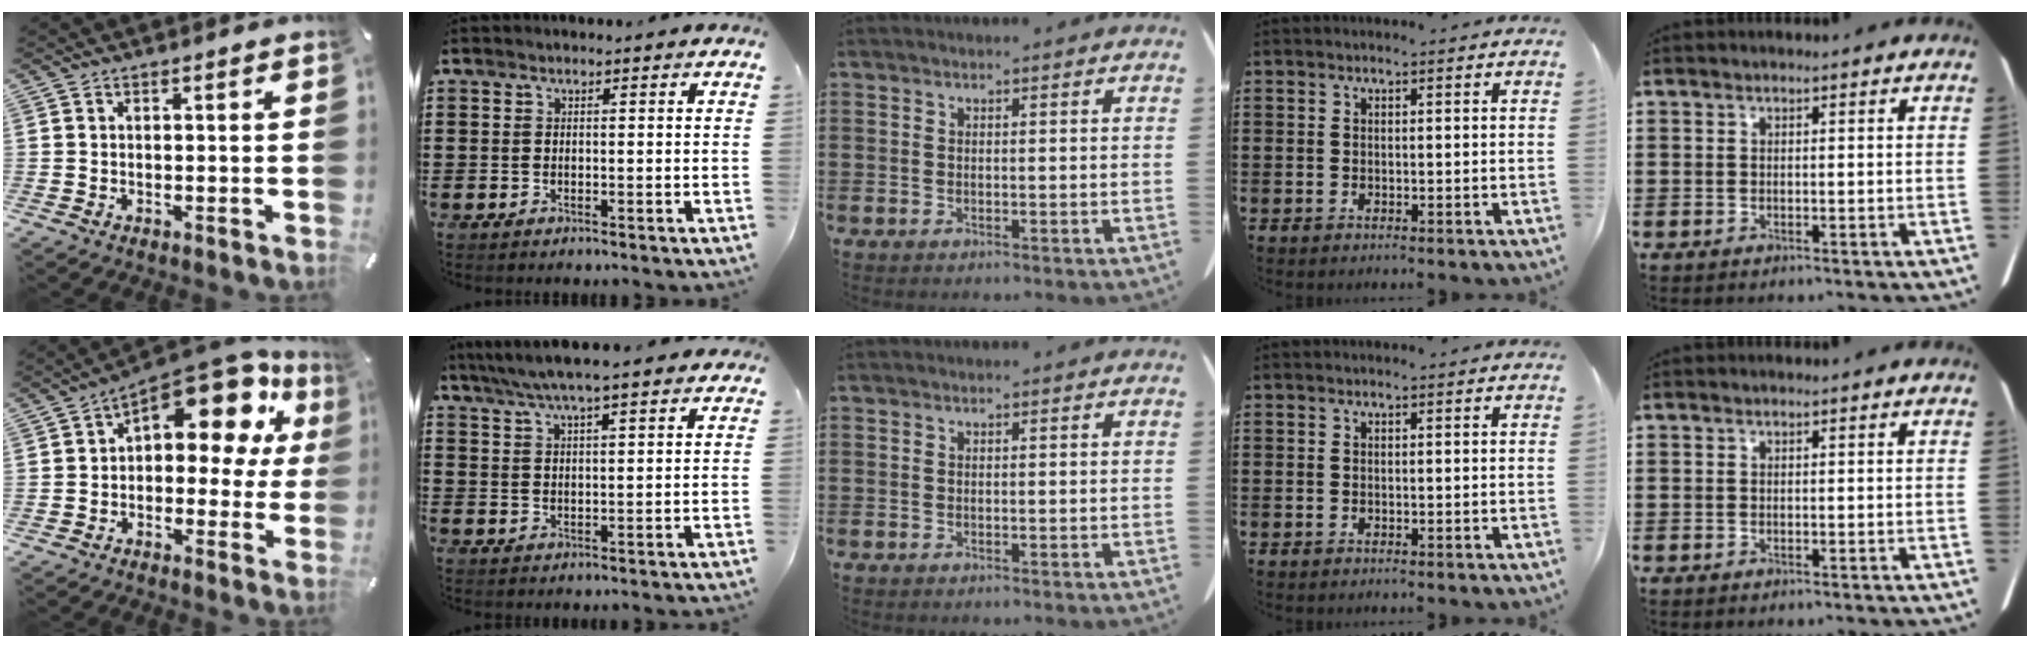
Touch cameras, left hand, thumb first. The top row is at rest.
{"thumb": {"total": 16.1, "force": [9.3, 7.5, 10.8], "torque": [-0.158, -0.073, 0.158]}, "index": {"total": 5.6, "force": [4.5, 0.3, 3.2], "torque": [-0.074, -0.011, 0.079]}}